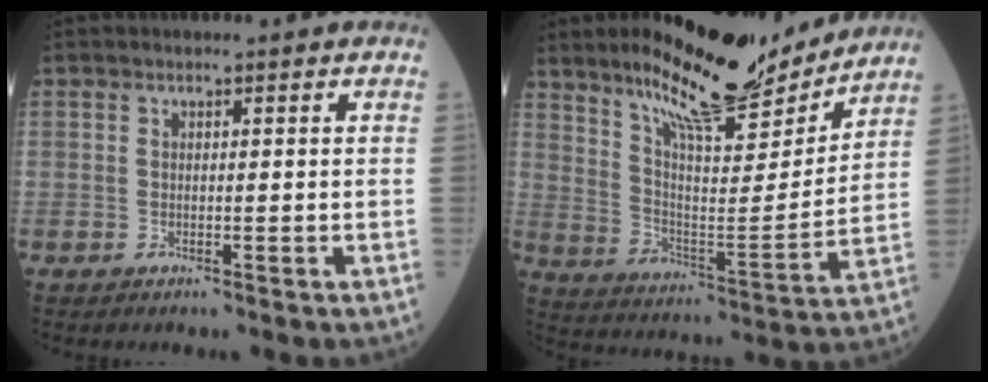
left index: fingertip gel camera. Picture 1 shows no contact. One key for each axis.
{"total": 16.7, "fx": 14.1, "fy": 3.1, "fz": 8.4, "tx": -0.140, "ty": -0.016, "tz": 0.232}